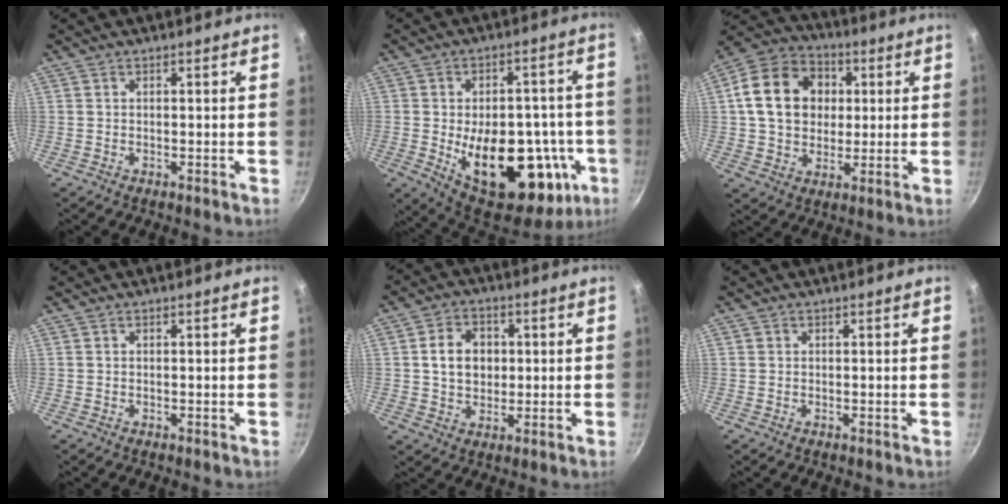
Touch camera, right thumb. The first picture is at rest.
{"total": 26.8, "force": [-6.0, 14.9, 21.5], "torque": [-0.261, 0.010, -0.063]}
{"total": 16.8, "force": [2.9, 13.4, 9.7], "torque": [-0.144, 0.019, 0.039]}
{"total": 0.0}
{"total": 8.4, "force": [1.1, 6.7, 4.9], "torque": [-0.059, 0.007, 0.014]}
{"total": 0.9, "force": [0.3, 0.8, 0.2], "torque": [-0.003, 0.002, 0.002]}